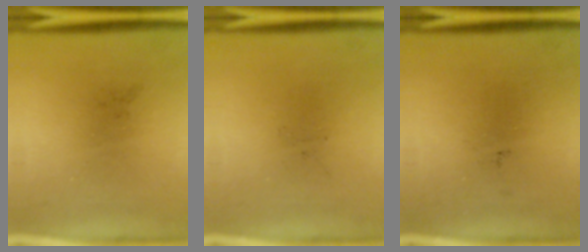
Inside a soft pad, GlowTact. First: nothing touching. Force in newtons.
{"total": 0.0}
{"total": 0.0}